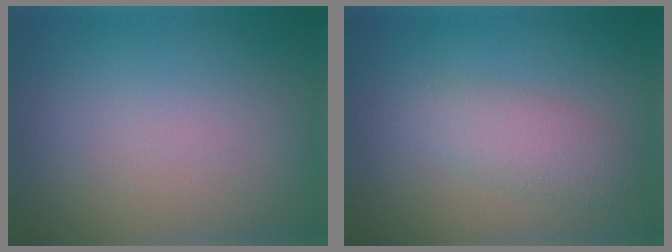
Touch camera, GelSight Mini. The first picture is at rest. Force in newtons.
{"total": 2.7, "press": 2.7, "slide": 0.1}